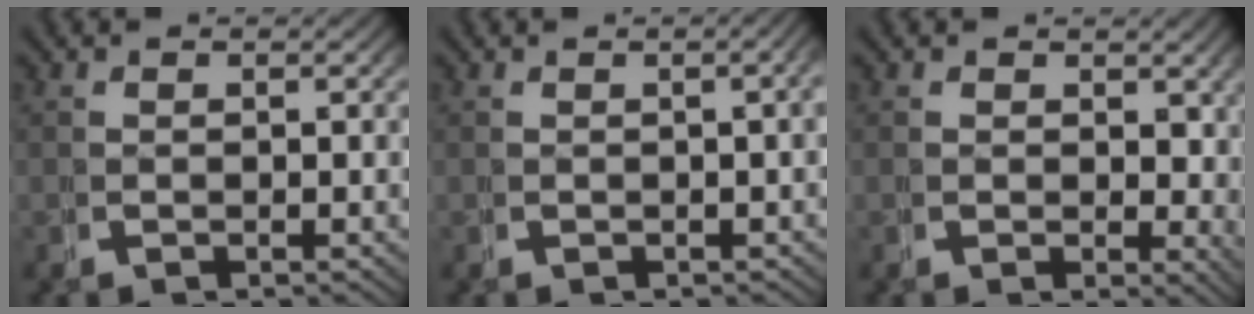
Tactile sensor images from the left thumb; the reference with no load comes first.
{"total": 1.7, "force": [-0.4, 0.4, 1.6], "torque": [-0.024, 0.006, -0.004]}
{"total": 2.5, "force": [1.2, 1.5, 1.5], "torque": [-0.014, -0.012, 0.019]}